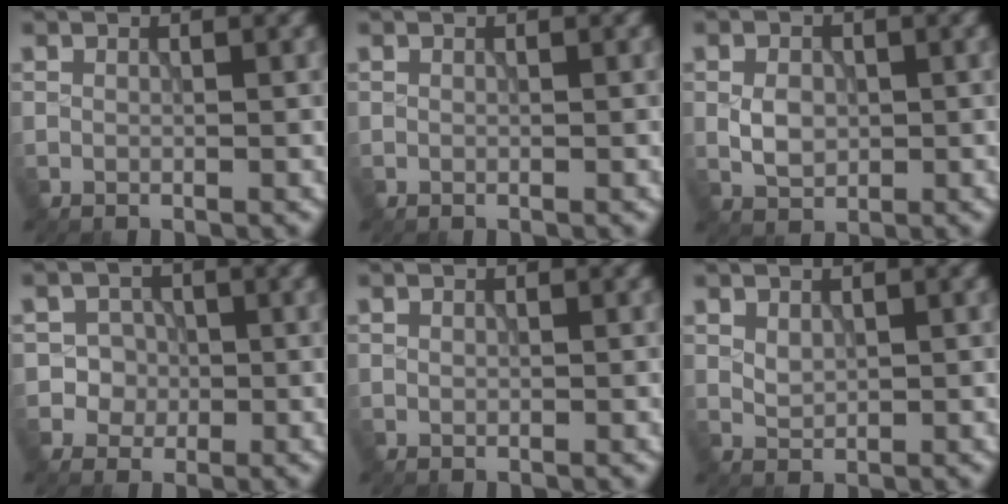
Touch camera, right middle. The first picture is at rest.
{"total": 0.0}
{"total": 2.6, "force": [-0.2, 2.0, 1.8], "torque": [-0.033, -0.002, -0.004]}
{"total": 2.7, "force": [-0.6, 2.6, 0.3], "torque": [0.016, 0.011, -0.024]}
{"total": 0.0}
{"total": 1.2, "force": [0.5, 0.8, 0.7], "torque": [-0.018, -0.002, 0.016]}